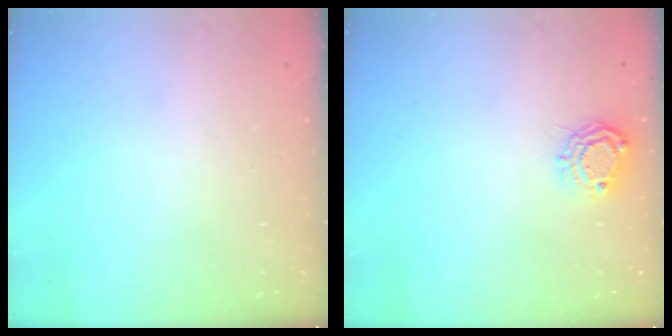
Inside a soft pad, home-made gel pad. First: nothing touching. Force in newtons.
{"total": 7.8, "press": 7.7, "slide": 0.4}